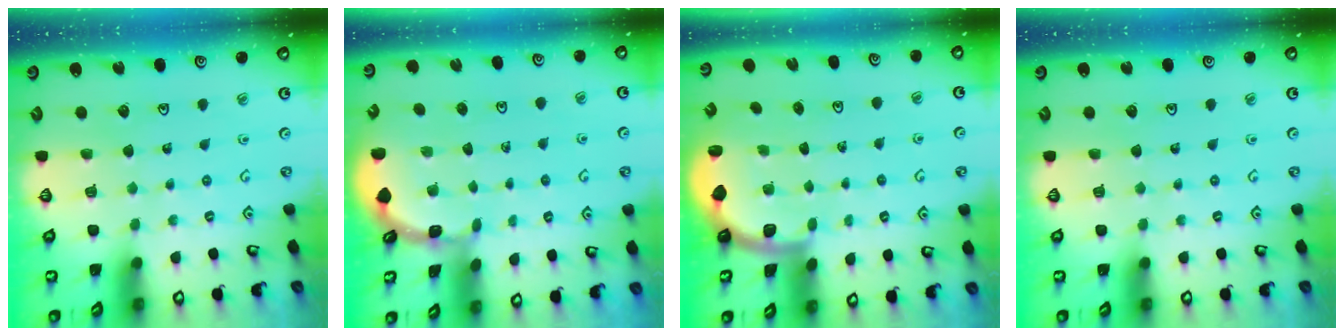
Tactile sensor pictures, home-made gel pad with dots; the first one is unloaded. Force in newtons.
{"total": 1.3, "press": 1.3, "slide": 0.1}
{"total": 1.7, "press": 1.7, "slide": 0.3}
{"total": 0.0}